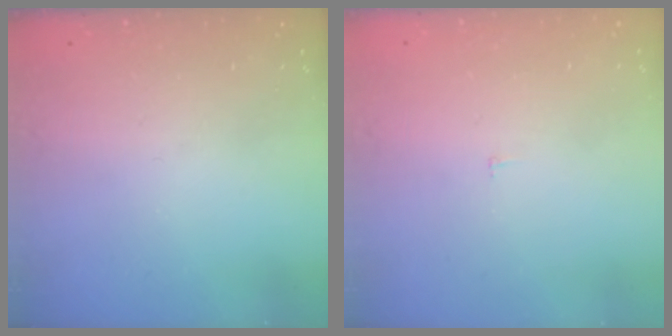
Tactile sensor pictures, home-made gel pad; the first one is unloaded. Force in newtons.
{"total": 2.3, "press": 2.3, "slide": 0.2}